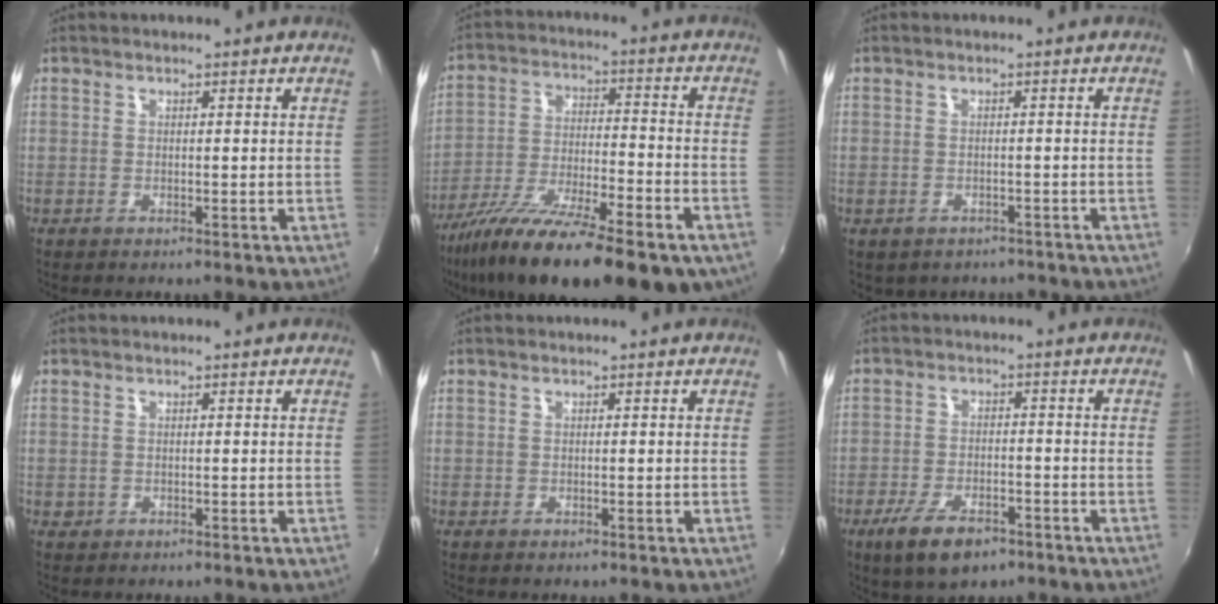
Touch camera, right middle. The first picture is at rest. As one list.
[{"total": 24.3, "force": [-16.8, 6.4, 16.4], "torque": [-0.286, -0.060, -0.264]}, {"total": 4.4, "force": [-3.2, 2.5, 1.5], "torque": [-0.037, -0.014, -0.036]}, {"total": 0.7, "force": [-0.2, 0.7, 0.1], "torque": [-0.001, -0.003, -0.003]}, {"total": 0.0}, {"total": 9.3, "force": [-6.0, 3.9, 6.0], "torque": [-0.138, -0.017, -0.101]}]